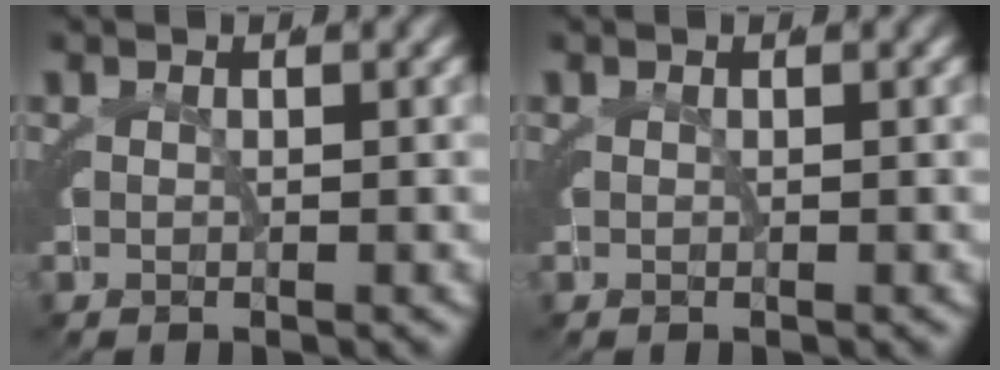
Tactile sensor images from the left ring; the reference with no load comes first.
{"total": 0.0}